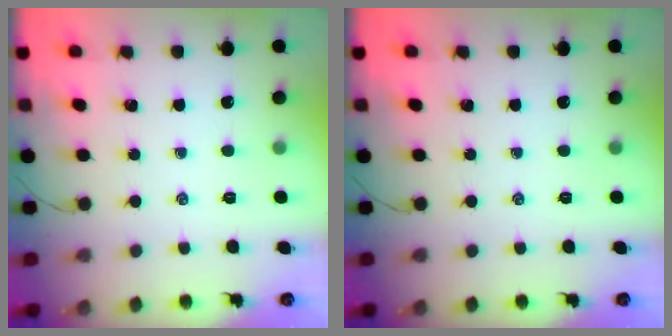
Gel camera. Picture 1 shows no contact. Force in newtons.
{"total": 0.0}